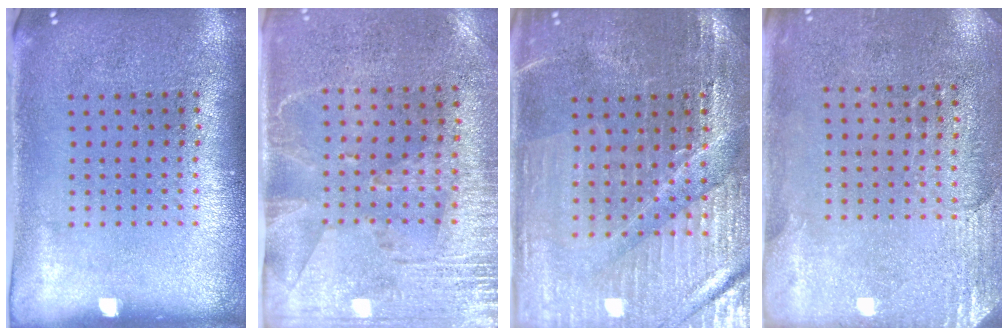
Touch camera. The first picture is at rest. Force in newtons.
{"total": 2.8, "press": 2.4, "slide": 1.5}
{"total": 3.2, "press": 3.2, "slide": 0.5}
{"total": 2.6, "press": 2.3, "slide": 1.2}